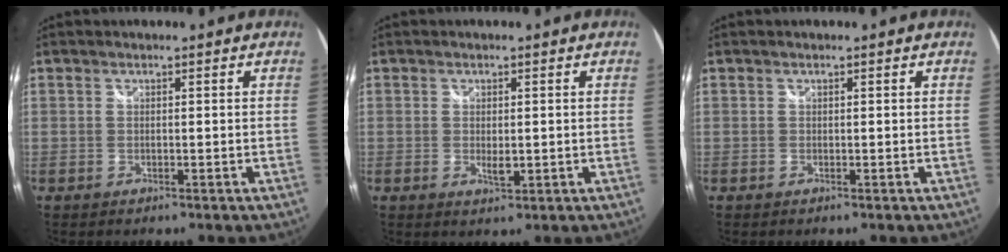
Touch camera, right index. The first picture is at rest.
{"total": 2.4, "force": [-0.4, 1.2, 2.0], "torque": [-0.034, -0.005, -0.004]}
{"total": 0.0}